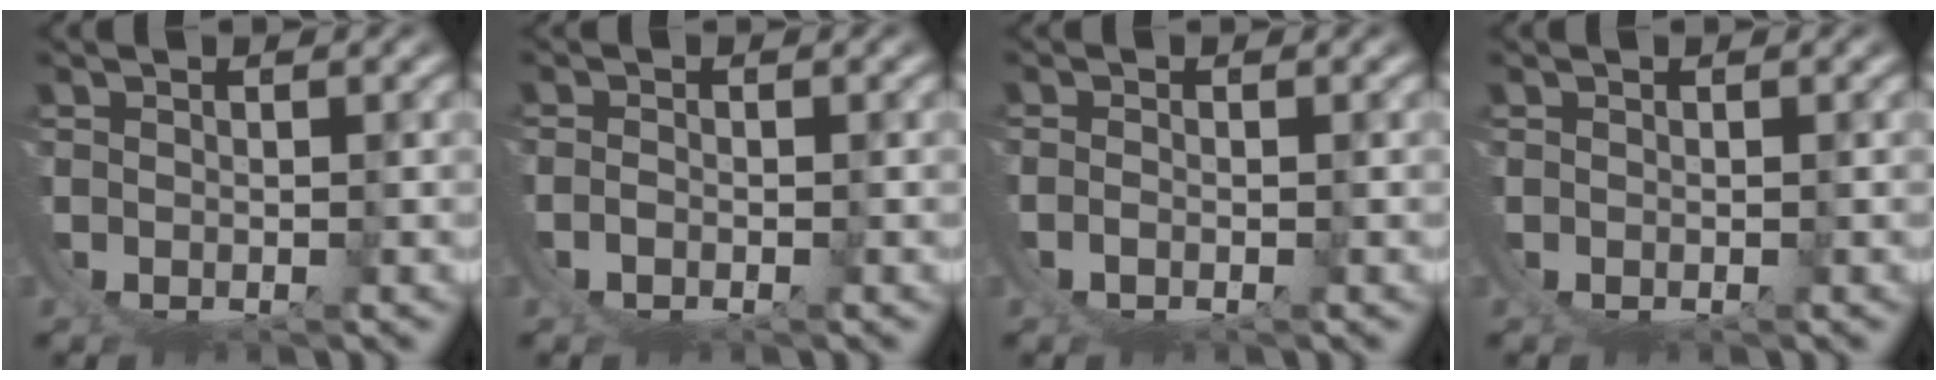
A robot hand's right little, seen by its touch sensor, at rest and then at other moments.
{"total": 2.0, "force": [0.1, 1.7, 1.0], "torque": [-0.032, -0.005, 0.001]}
{"total": 1.4, "force": [0.1, 1.0, 1.0], "torque": [-0.029, -0.004, 0.004]}
{"total": 0.0}